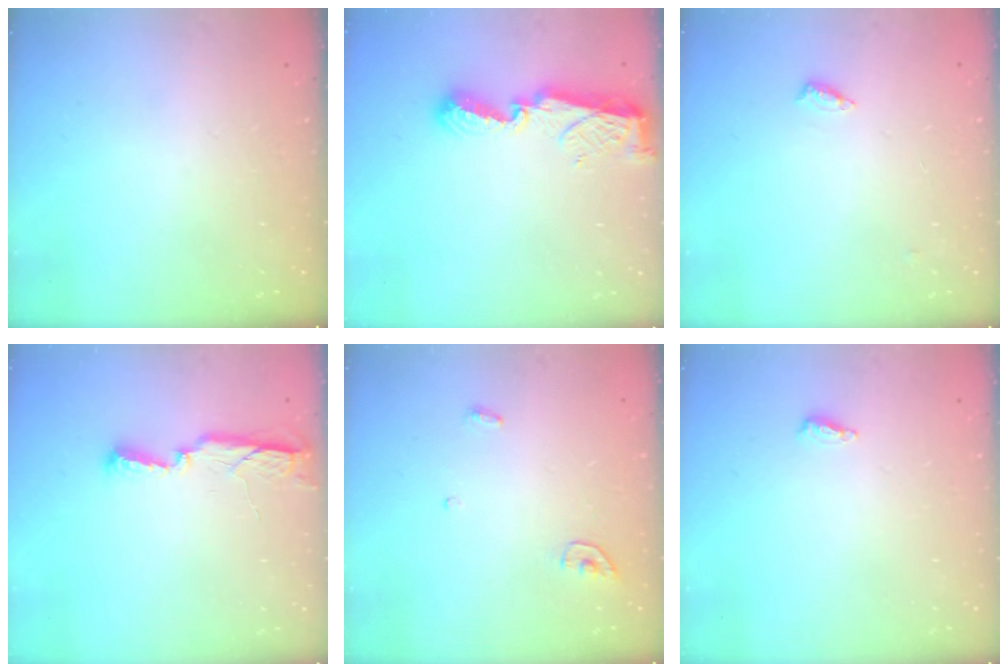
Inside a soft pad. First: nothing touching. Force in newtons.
{"total": 7.3, "press": 7.3, "slide": 0.7}
{"total": 4.4, "press": 4.1, "slide": 1.4}
{"total": 6.6, "press": 6.5, "slide": 1.1}
{"total": 4.3, "press": 4.3, "slide": 0.4}
{"total": 4.6, "press": 4.4, "slide": 1.1}